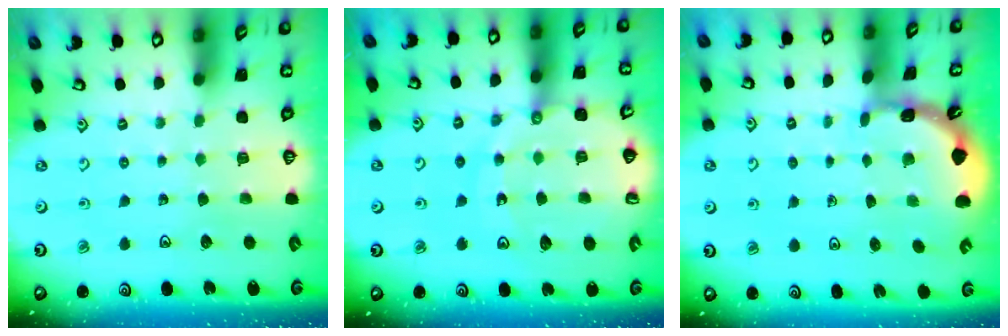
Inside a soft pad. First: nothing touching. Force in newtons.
{"total": 14.1, "press": 14.0, "slide": 1.8}
{"total": 1.8, "press": 1.8, "slide": 0.1}